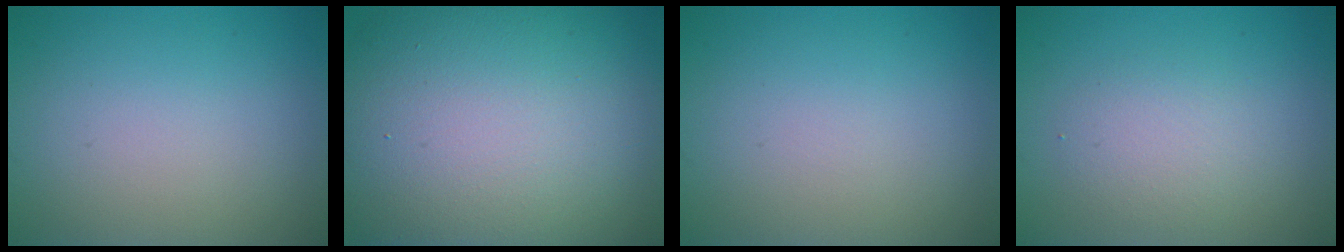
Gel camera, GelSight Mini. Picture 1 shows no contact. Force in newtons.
{"total": 19.4, "press": 19.4, "slide": 0.6}
{"total": 0.0}
{"total": 2.4, "press": 2.4, "slide": 0.2}